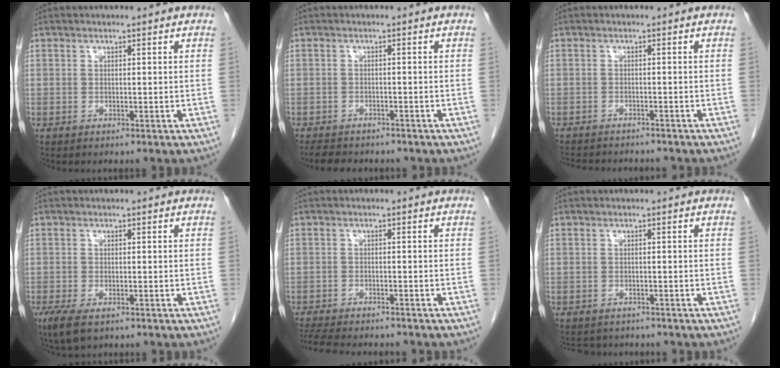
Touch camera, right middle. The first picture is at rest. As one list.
[{"total": 6.1, "force": [-5.2, 2.2, 2.1], "torque": [-0.036, -0.006, -0.072]}, {"total": 9.0, "force": [-8.2, 2.2, 2.8], "torque": [-0.049, -0.003, -0.109]}, {"total": 4.5, "force": [-2.7, 1.8, 3.0], "torque": [-0.066, -0.012, -0.044]}, {"total": 10.9, "force": [-9.7, 2.1, 4.4], "torque": [-0.078, -0.013, -0.140]}, {"total": 3.7, "force": [-3.3, 1.6, 0.2], "torque": [0.000, 0.000, -0.044]}]